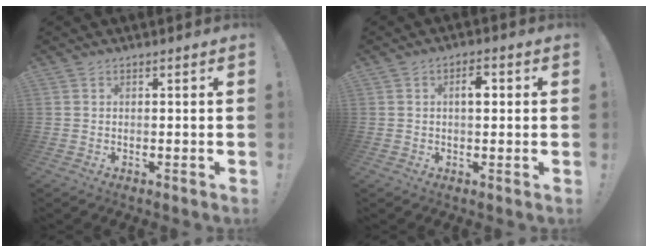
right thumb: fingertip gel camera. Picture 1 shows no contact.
{"total": 3.9, "force": [0.5, 1.8, 3.4], "torque": [-0.043, 0.001, -0.001]}